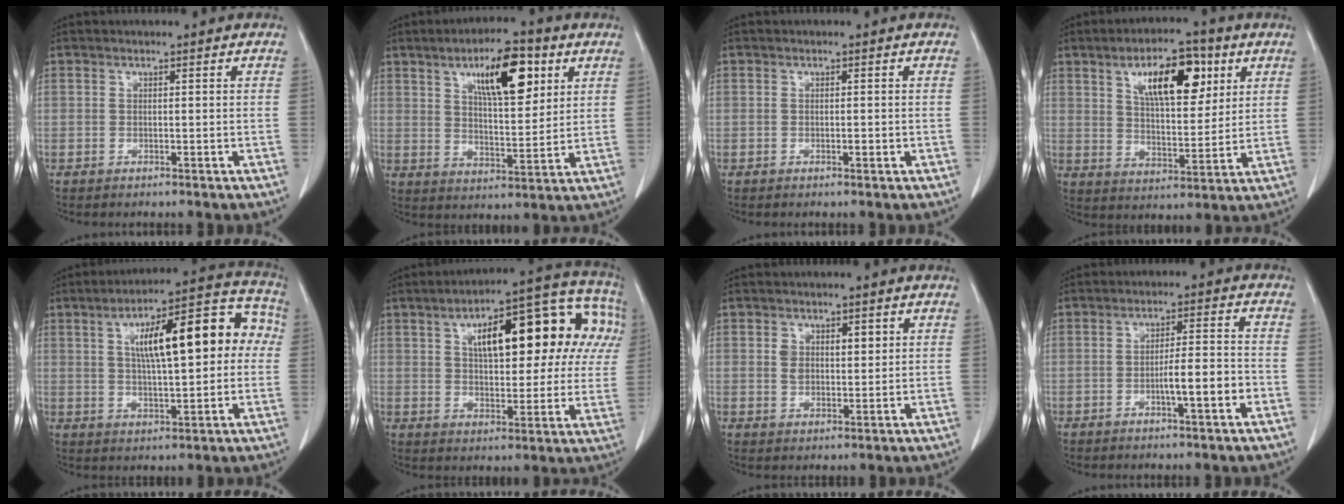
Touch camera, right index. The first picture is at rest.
{"total": 12.1, "force": [5.7, 3.6, 10.0], "torque": [-0.163, 0.008, 0.095]}
{"total": 0.7, "force": [-0.2, 0.2, 0.6], "torque": [-0.010, 0.000, -0.001]}
{"total": 12.1, "force": [5.5, 4.5, 9.8], "torque": [-0.158, 0.014, 0.093]}
{"total": 16.8, "force": [3.2, 4.9, 15.7], "torque": [-0.221, 0.049, 0.048]}
{"total": 20.3, "force": [6.1, 7.7, 17.8], "torque": [-0.243, 0.052, 0.084]}
{"total": 3.9, "force": [1.3, 2.5, 2.7], "torque": [-0.045, 0.009, 0.026]}
{"total": 5.8, "force": [-2.1, 0.5, 5.4], "torque": [-0.088, 0.006, -0.033]}